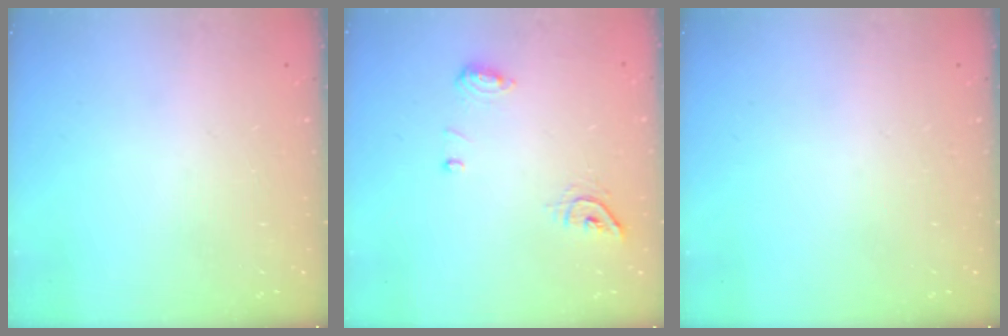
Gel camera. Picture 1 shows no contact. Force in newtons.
{"total": 7.9, "press": 7.8, "slide": 1.3}
{"total": 0.0}